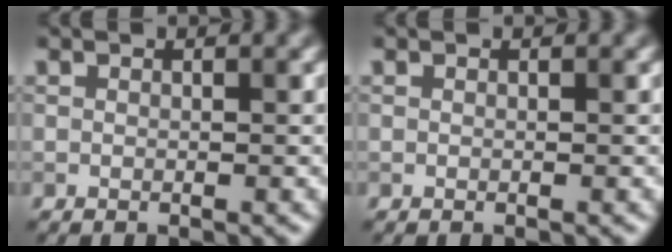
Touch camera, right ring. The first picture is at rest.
{"total": 0.0}